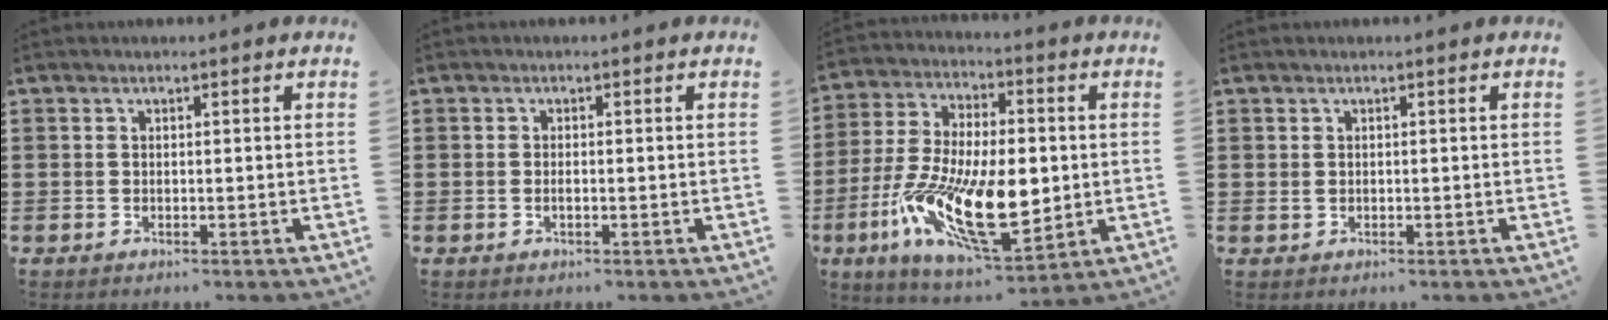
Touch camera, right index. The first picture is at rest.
{"total": 0.6, "force": [-0.2, 0.1, 0.6], "torque": [-0.012, -0.005, -0.003]}
{"total": 16.9, "force": [-3.6, 8.2, 14.3], "torque": [-0.311, -0.001, -0.060]}
{"total": 0.5, "force": [0.0, 0.4, 0.3], "torque": [-0.007, 0.002, -0.001]}